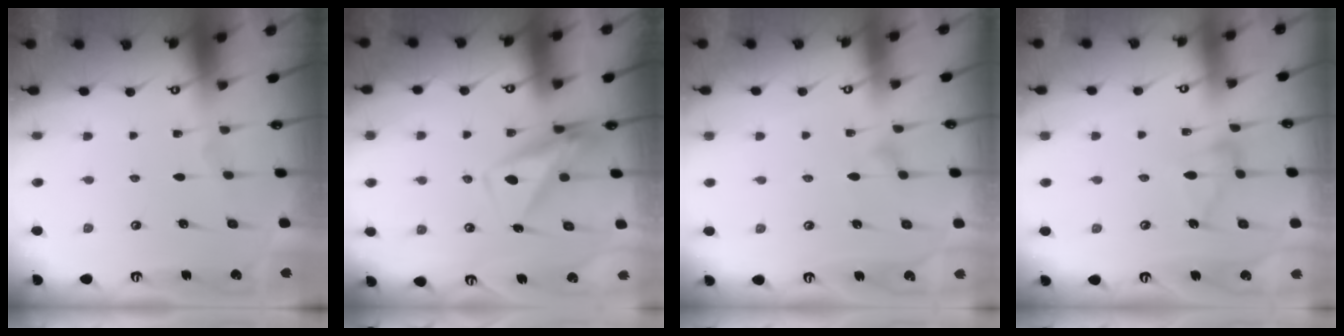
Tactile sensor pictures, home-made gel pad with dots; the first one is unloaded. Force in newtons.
{"total": 9.6, "press": 9.5, "slide": 1.3}
{"total": 6.9, "press": 6.9, "slide": 0.3}
{"total": 7.4, "press": 7.4, "slide": 0.5}